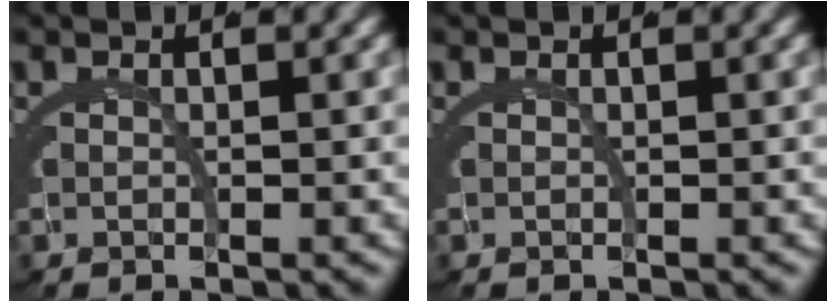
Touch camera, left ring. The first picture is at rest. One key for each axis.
{"total": 0.0}